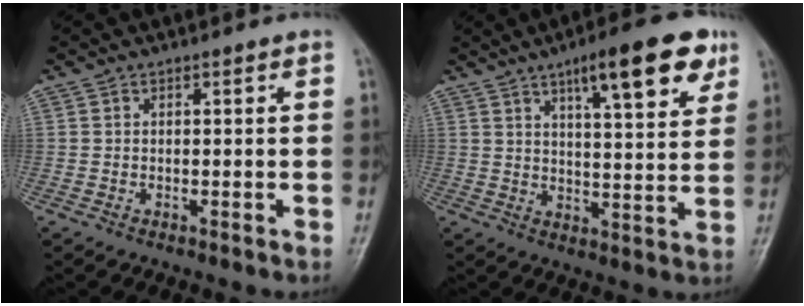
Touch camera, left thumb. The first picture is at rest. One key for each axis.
{"total": 14.4, "fx": 7.9, "fy": 3.9, "fz": 11.3, "tx": -0.138, "ty": -0.027, "tz": 0.112}